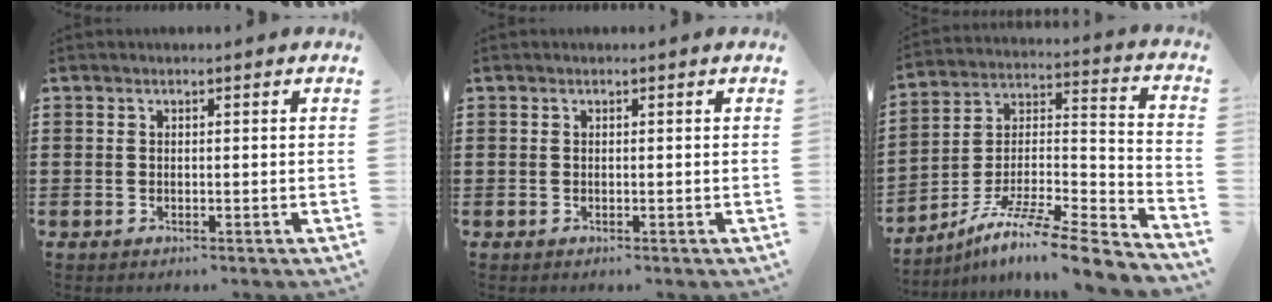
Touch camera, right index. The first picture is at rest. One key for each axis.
{"total": 0.0}
{"total": 9.9, "fx": -7.7, "fy": 1.0, "fz": 6.0, "tx": -0.107, "ty": 0.004, "tz": -0.152}